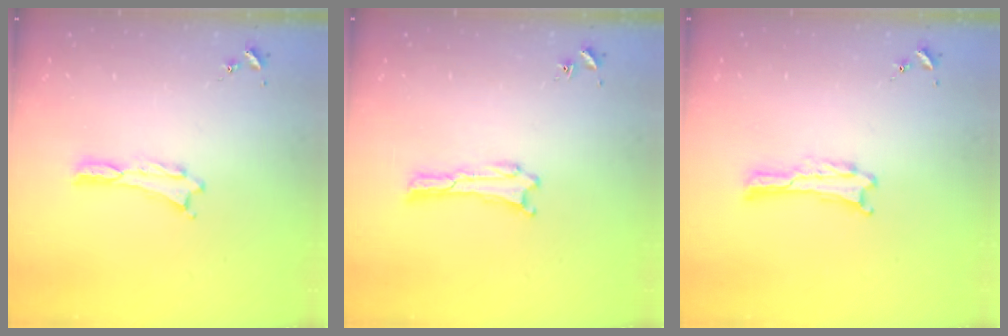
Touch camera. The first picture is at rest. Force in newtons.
{"total": 0.0}
{"total": 0.0}